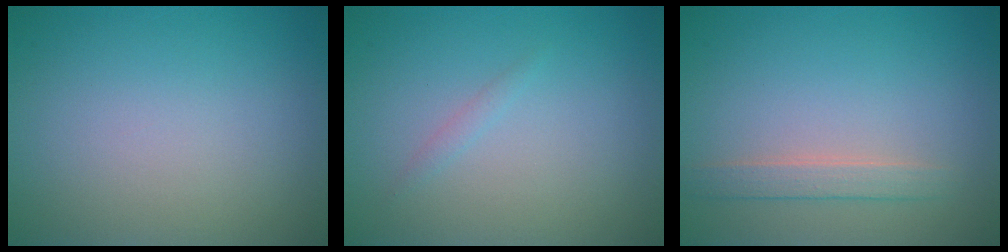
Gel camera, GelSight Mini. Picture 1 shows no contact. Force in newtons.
{"total": 0.6, "press": 0.6, "slide": 0.0}
{"total": 1.8, "press": 1.8, "slide": 0.1}